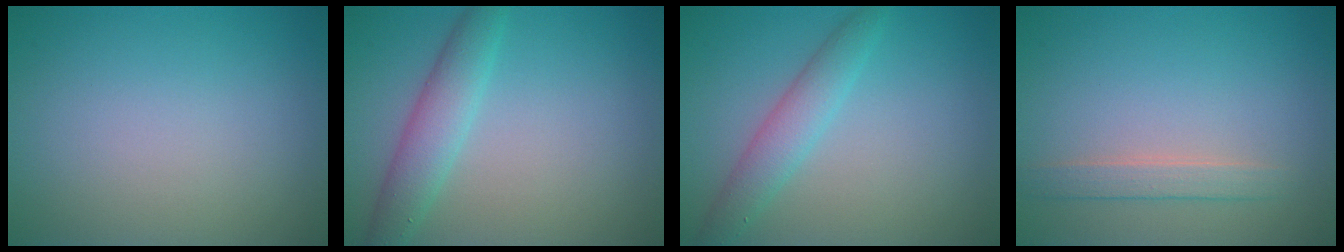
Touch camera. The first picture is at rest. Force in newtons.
{"total": 3.3, "press": 3.3, "slide": 0.1}
{"total": 2.9, "press": 2.9, "slide": 0.1}
{"total": 1.8, "press": 1.8, "slide": 0.1}